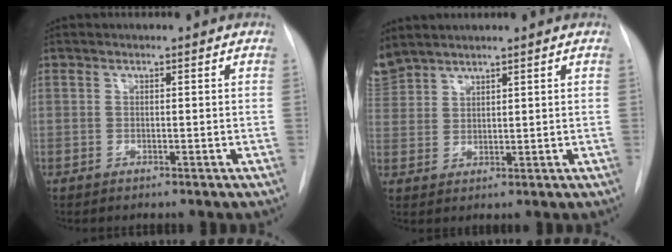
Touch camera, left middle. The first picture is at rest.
{"total": 5.3, "force": [5.1, 1.0, 0.9], "torque": [-0.030, 0.016, 0.110]}